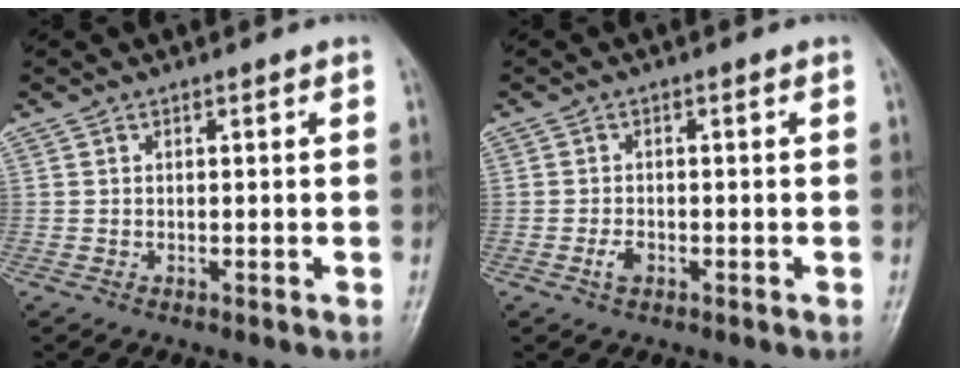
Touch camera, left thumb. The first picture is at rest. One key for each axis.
{"total": 2.0, "fx": -0.9, "fy": 1.2, "fz": 1.3, "tx": -0.026, "ty": 0.004, "tz": -0.018}